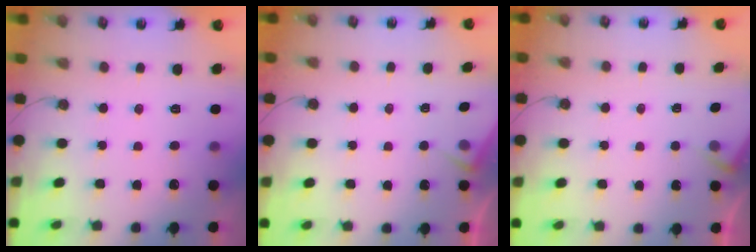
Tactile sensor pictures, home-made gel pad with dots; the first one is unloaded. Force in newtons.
{"total": 3.8, "press": 3.8, "slide": 0.6}
{"total": 2.7, "press": 2.6, "slide": 0.5}